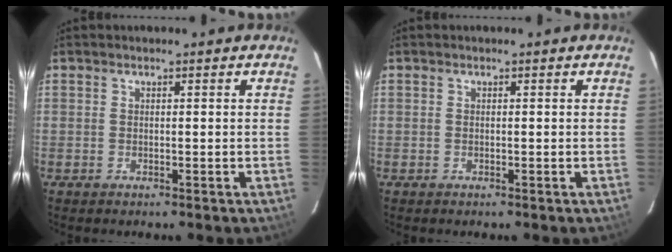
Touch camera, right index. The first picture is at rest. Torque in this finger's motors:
{"motor_torque": [0.01, 0.00, 0.11, 0.00]}